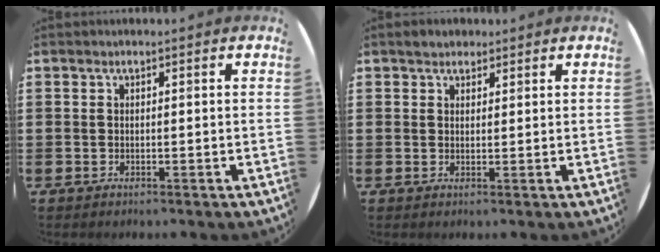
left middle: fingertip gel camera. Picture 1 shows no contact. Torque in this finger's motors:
{"motor_torque": [0.21, -0.19, 0.03, 0.03]}